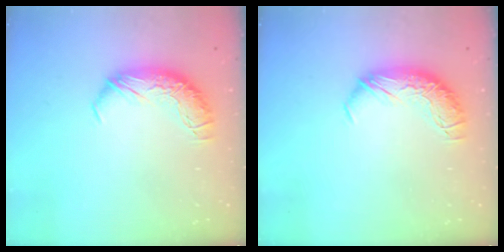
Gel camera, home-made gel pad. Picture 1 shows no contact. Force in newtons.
{"total": 0.0}